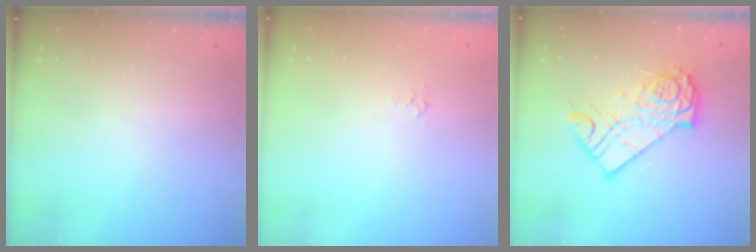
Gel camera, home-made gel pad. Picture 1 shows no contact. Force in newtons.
{"total": 3.2, "press": 3.1, "slide": 0.5}
{"total": 12.9, "press": 12.9, "slide": 1.0}